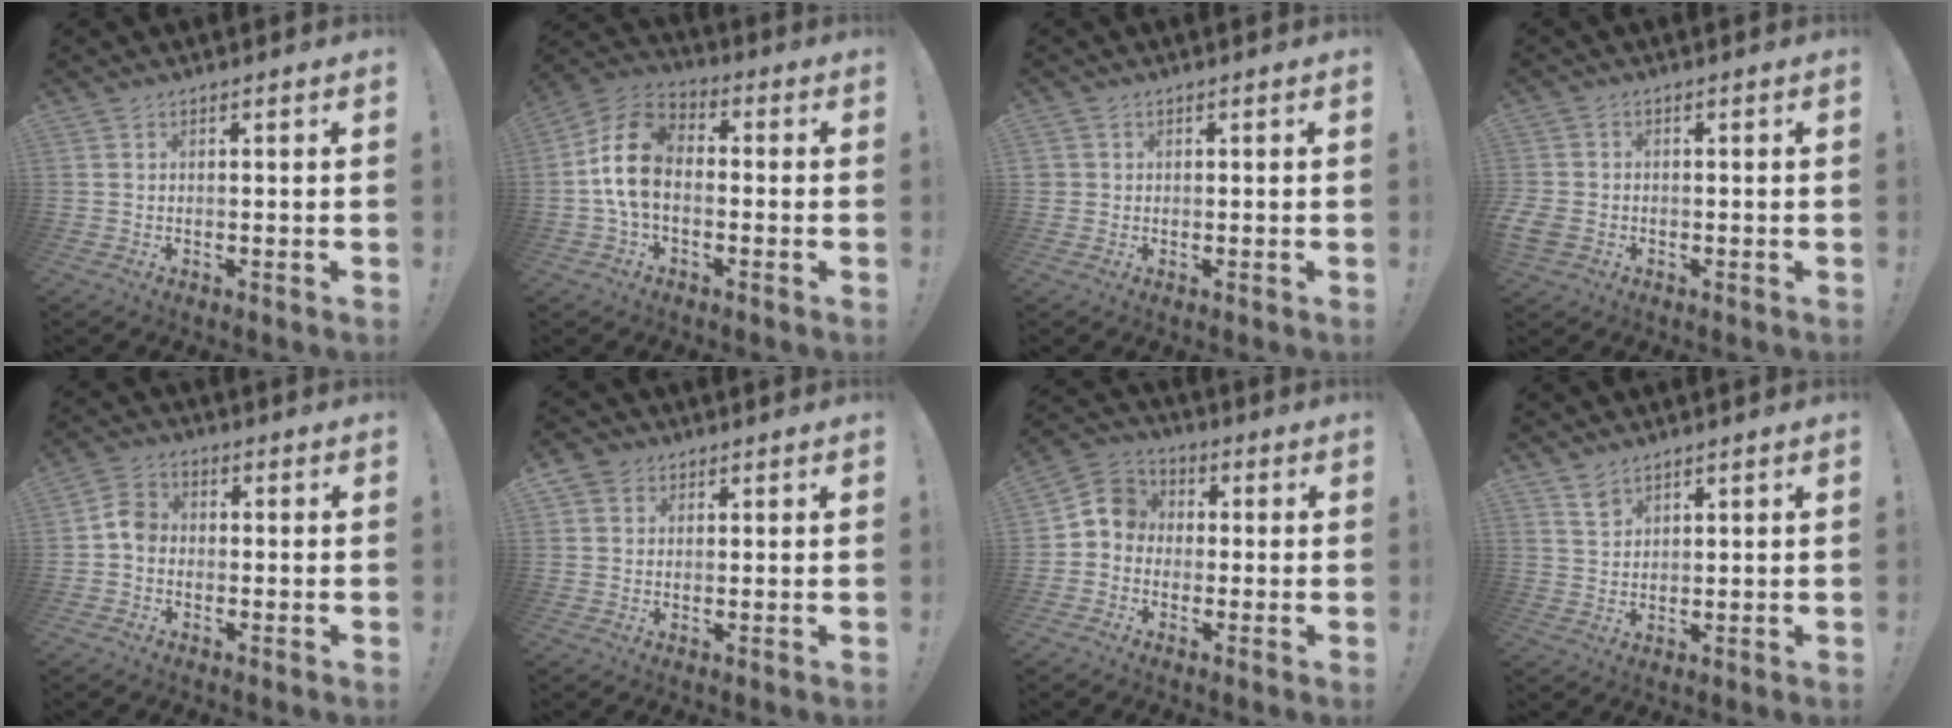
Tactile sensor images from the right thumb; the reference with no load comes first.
{"total": 13.8, "force": [-0.9, 9.2, 10.2], "torque": [-0.195, 0.029, -0.011]}
{"total": 1.3, "force": [0.2, 1.3, 0.2], "torque": [-0.010, 0.005, 0.005]}
{"total": 3.9, "force": [-0.8, 3.3, 1.9], "torque": [-0.052, 0.002, -0.015]}
{"total": 5.7, "force": [-1.4, 4.4, 3.2], "torque": [-0.054, 0.022, -0.023]}
{"total": 3.7, "force": [1.7, 3.2, 1.0], "torque": [-0.013, -0.004, 0.032]}
{"total": 7.7, "force": [-0.8, 6.9, 3.2], "torque": [-0.052, 0.024, -0.010]}
{"total": 3.9, "force": [2.9, 2.3, 1.2], "torque": [-0.016, -0.018, 0.055]}